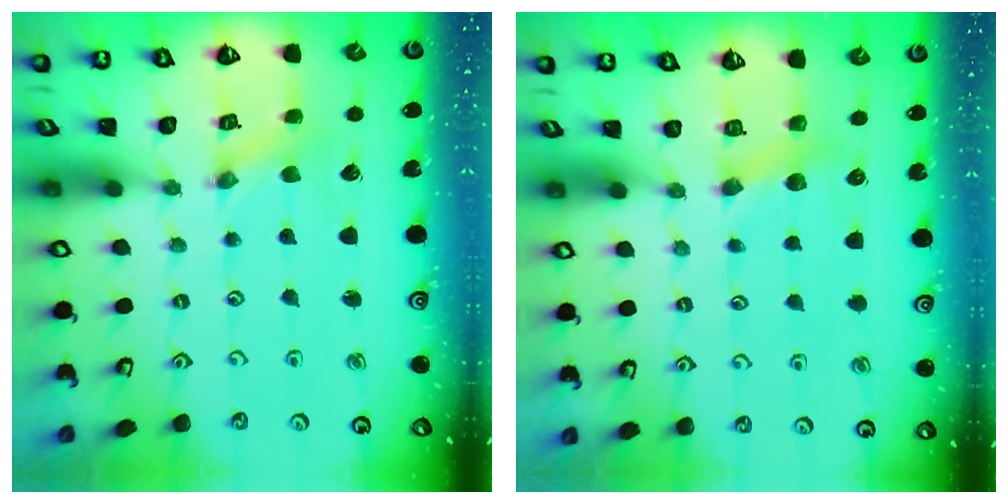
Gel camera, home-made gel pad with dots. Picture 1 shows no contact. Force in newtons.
{"total": 4.6, "press": 4.6, "slide": 0.5}